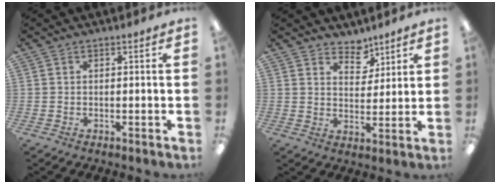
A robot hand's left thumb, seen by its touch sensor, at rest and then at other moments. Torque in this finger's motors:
{"motor_torque": [-0.33, -0.17, 0.15, 0.06, 0.02]}